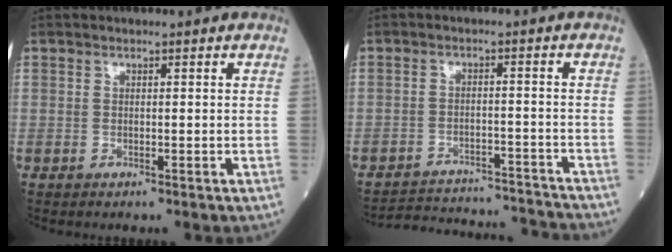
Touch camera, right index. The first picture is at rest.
{"total": 16.1, "force": [-15.7, 1.6, 3.0], "torque": [-0.058, 0.007, -0.210]}